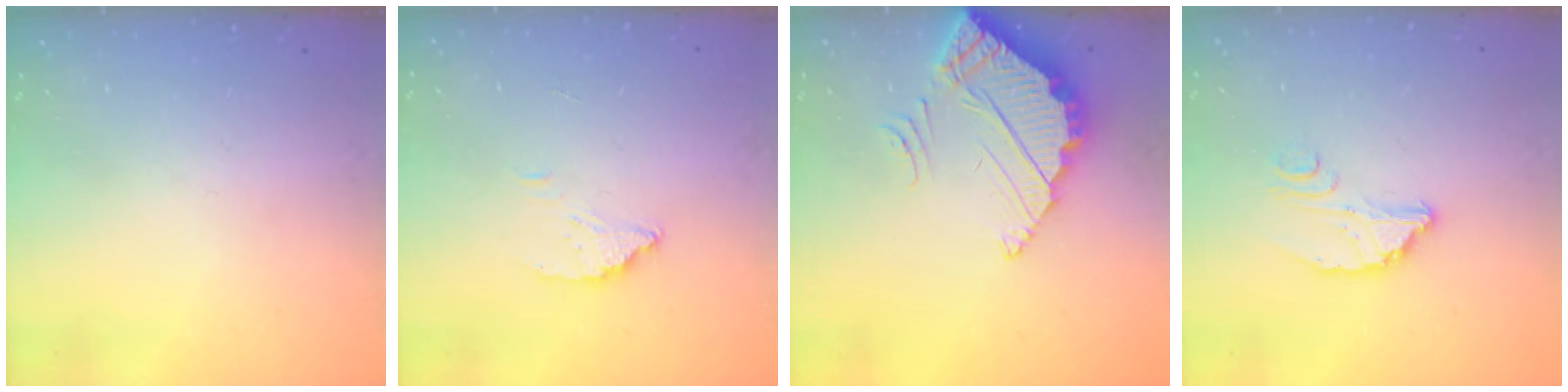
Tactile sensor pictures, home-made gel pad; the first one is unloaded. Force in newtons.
{"total": 3.6, "press": 3.5, "slide": 0.4}
{"total": 4.0, "press": 4.0, "slide": 0.2}
{"total": 4.2, "press": 4.2, "slide": 0.2}